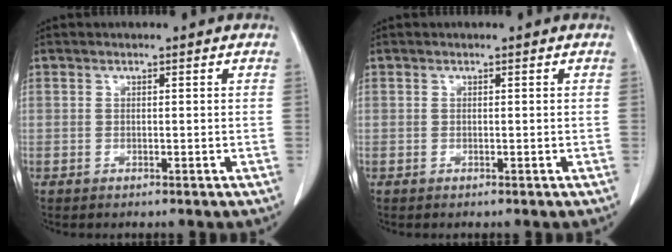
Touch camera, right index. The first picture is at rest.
{"total": 0.0}